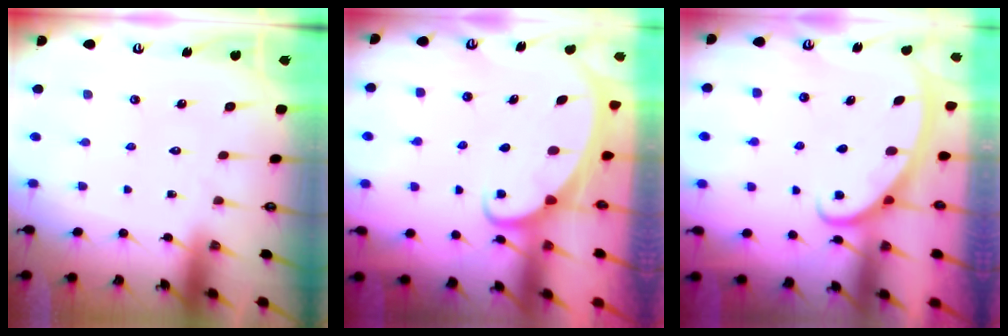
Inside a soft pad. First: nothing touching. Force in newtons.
{"total": 2.0, "press": 2.0, "slide": 0.2}
{"total": 3.0, "press": 2.9, "slide": 0.4}